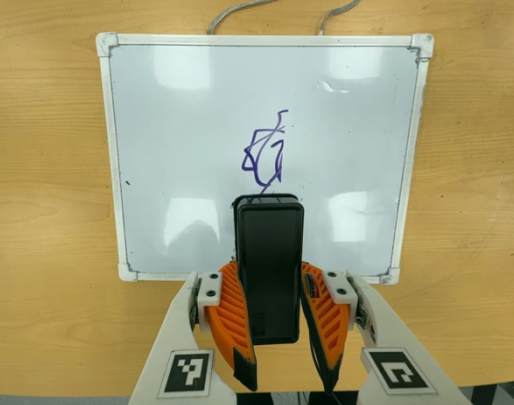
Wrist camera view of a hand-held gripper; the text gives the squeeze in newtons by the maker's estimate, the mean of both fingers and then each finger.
{"total": 11.2, "left": 9.9, "right": 12.4}